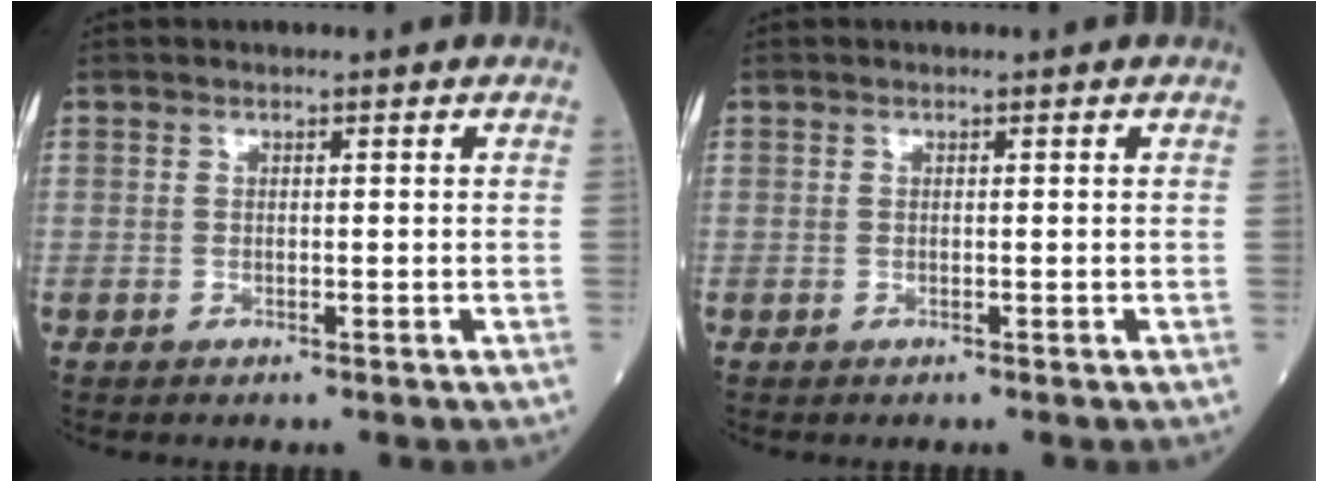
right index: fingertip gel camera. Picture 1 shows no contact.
{"total": 0.0}